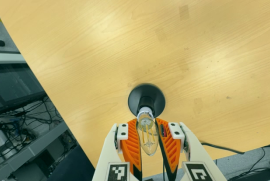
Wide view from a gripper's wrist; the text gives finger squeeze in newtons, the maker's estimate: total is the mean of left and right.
{"total": 20.4, "left": 21.9, "right": 19.0}